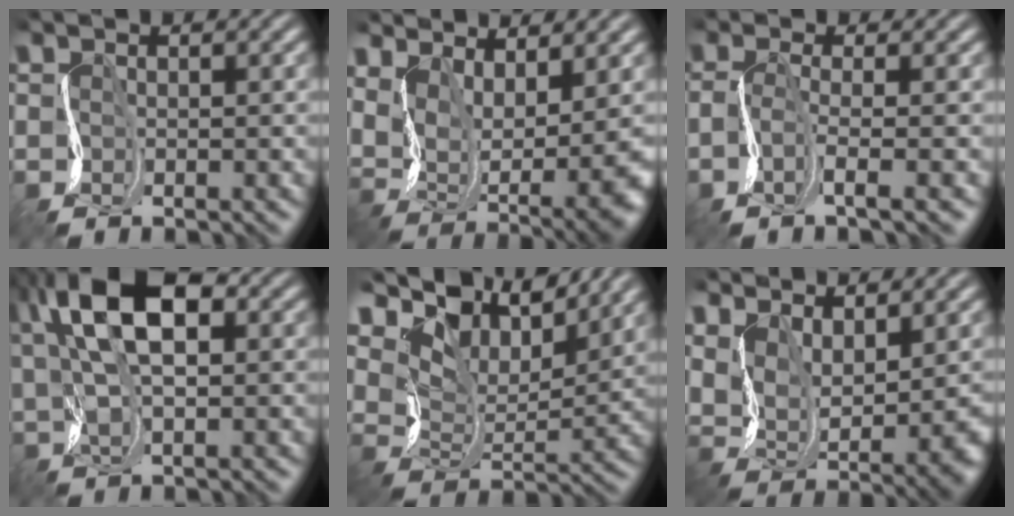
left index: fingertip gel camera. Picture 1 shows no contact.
{"total": 7.7, "force": [3.3, 3.4, 6.1], "torque": [-0.123, -0.013, 0.072]}
{"total": 2.5, "force": [-0.7, 0.3, 2.4], "torque": [-0.053, -0.004, -0.022]}
{"total": 10.2, "force": [3.8, 4.7, 8.1], "torque": [-0.149, 0.021, 0.055]}
{"total": 10.0, "force": [8.4, 3.7, 4.2], "torque": [-0.091, 0.003, 0.140]}
{"total": 6.2, "force": [3.0, 3.1, 4.5], "torque": [-0.096, -0.006, 0.066]}